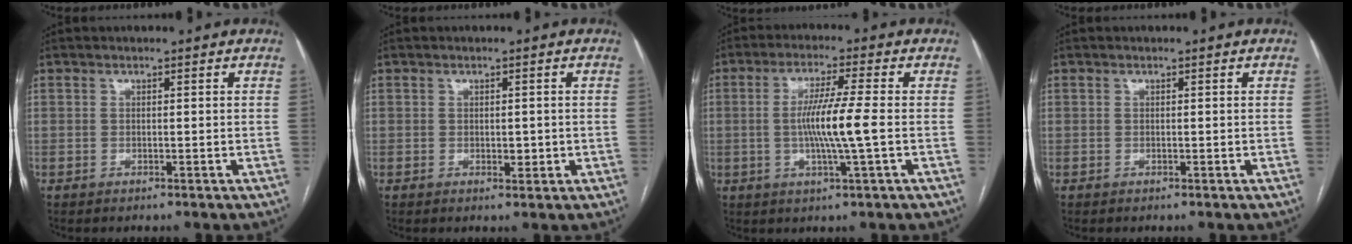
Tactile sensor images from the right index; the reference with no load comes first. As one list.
[{"total": 1.5, "force": [-0.2, 0.9, 1.2], "torque": [-0.015, -0.001, 0.001]}, {"total": 7.9, "force": [-0.7, -0.7, 7.8], "torque": [-0.149, -0.006, -0.013]}, {"total": 0.0}]